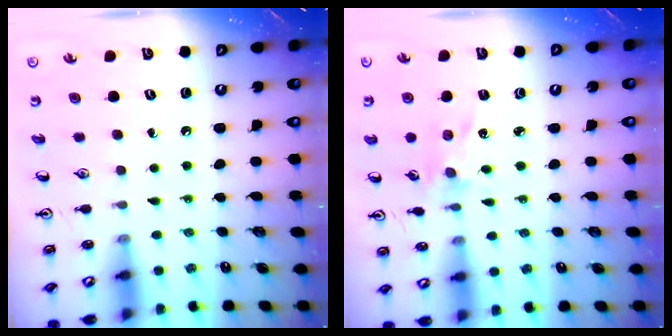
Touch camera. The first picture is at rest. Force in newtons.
{"total": 1.6, "press": 1.6, "slide": 0.0}